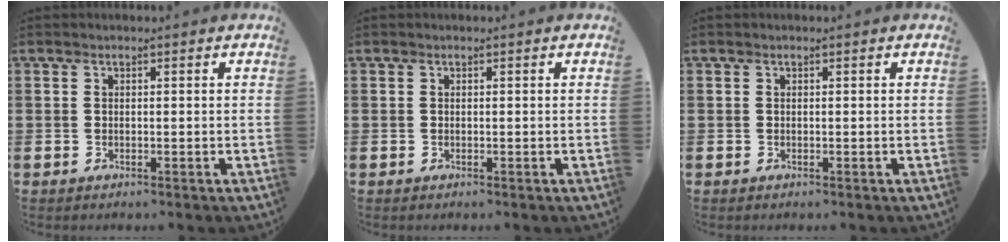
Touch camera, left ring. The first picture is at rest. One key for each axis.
{"total": 0.0}
{"total": 0.0}